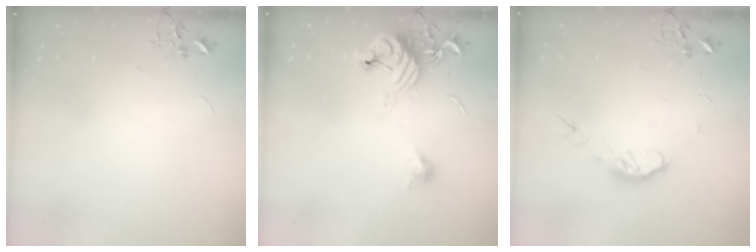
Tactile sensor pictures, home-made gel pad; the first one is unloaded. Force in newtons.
{"total": 13.7, "press": 13.7, "slide": 0.9}
{"total": 8.3, "press": 8.3, "slide": 0.5}